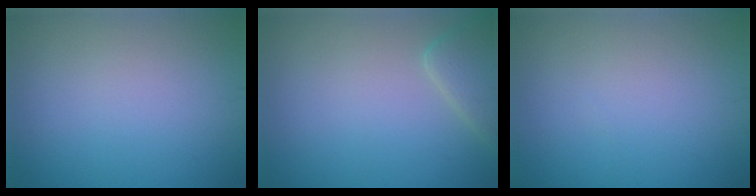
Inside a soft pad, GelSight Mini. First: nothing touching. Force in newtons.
{"total": 2.8, "press": 2.8, "slide": 0.2}
{"total": 0.0}